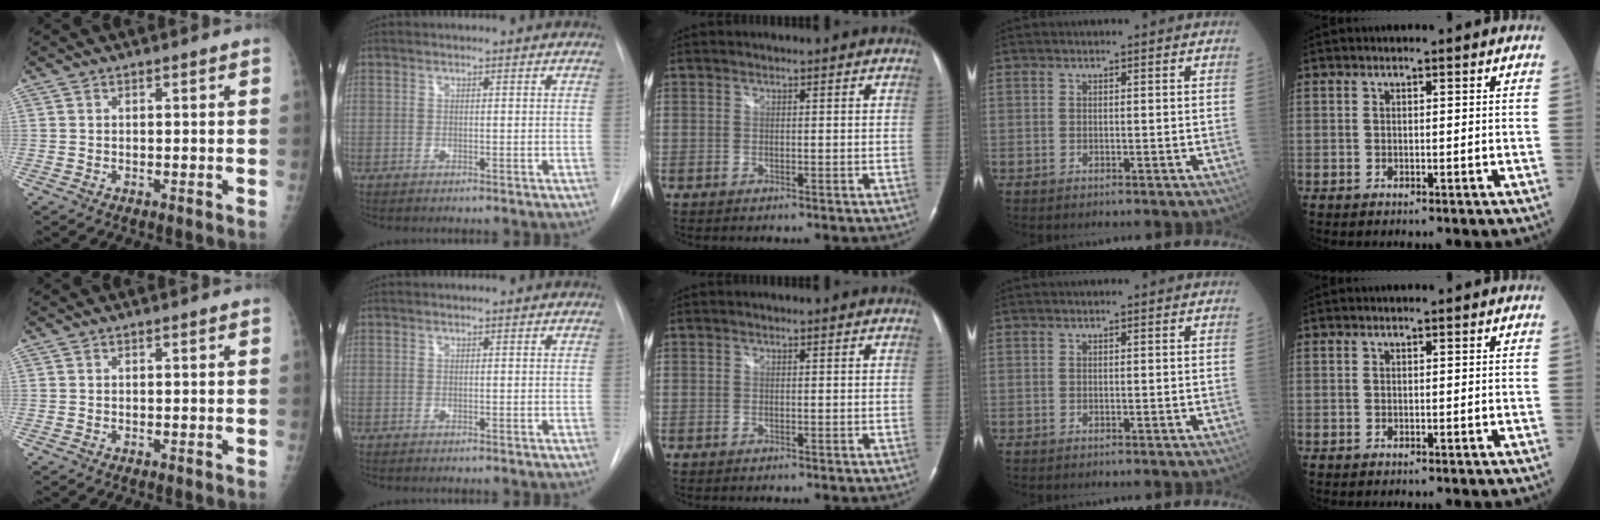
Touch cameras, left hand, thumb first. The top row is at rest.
{}